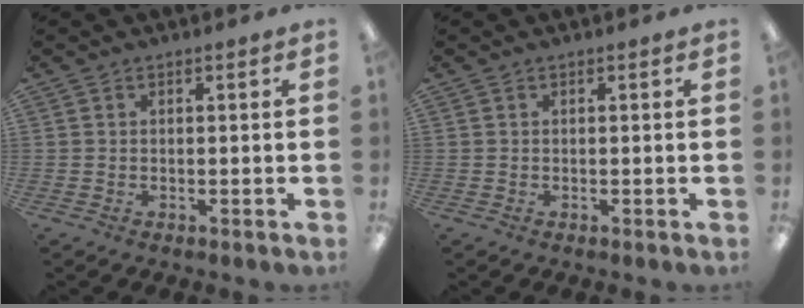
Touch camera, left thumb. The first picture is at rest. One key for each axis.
{"total": 0.0}